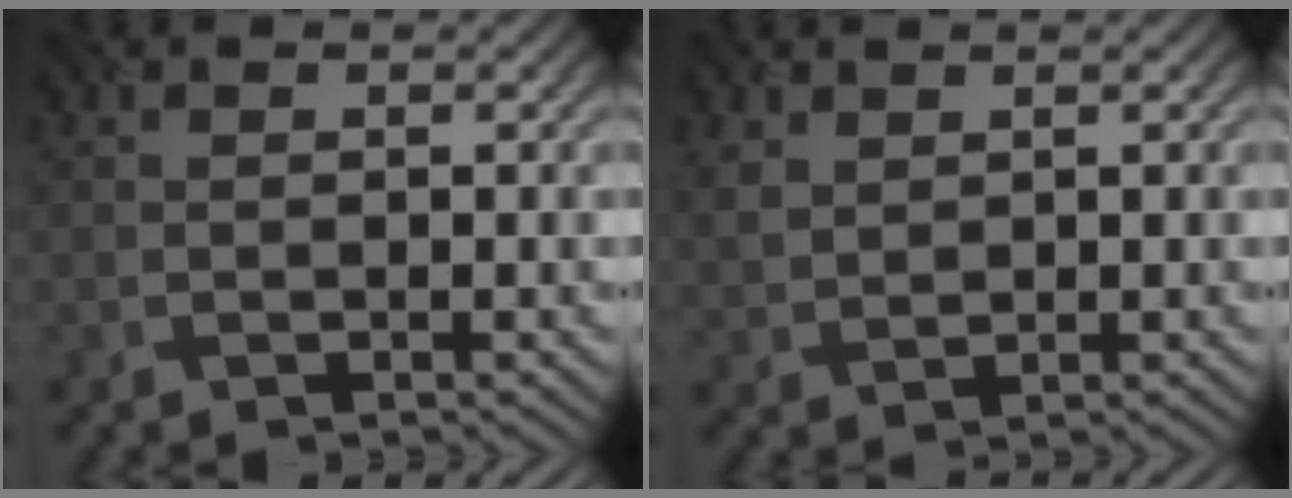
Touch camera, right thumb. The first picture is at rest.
{"total": 2.2, "force": [1.8, 1.1, 0.5], "torque": [-0.027, -0.003, 0.036]}